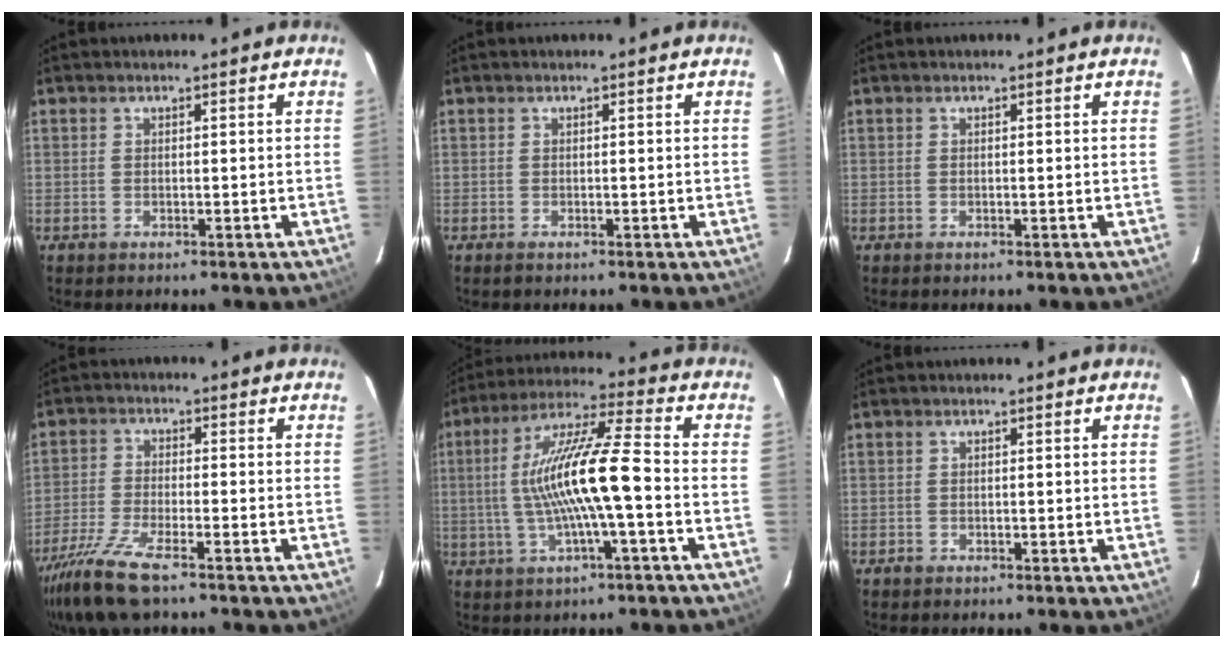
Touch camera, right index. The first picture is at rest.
{"total": 0.0}
{"total": 0.0}
{"total": 11.5, "force": [-8.6, 2.1, 7.3], "torque": [-0.171, -0.035, -0.168]}
{"total": 14.0, "force": [-1.8, 0.8, 13.9], "torque": [-0.264, 0.011, -0.030]}
{"total": 0.8, "force": [-0.6, 0.5, 0.2], "torque": [-0.004, 0.002, -0.009]}